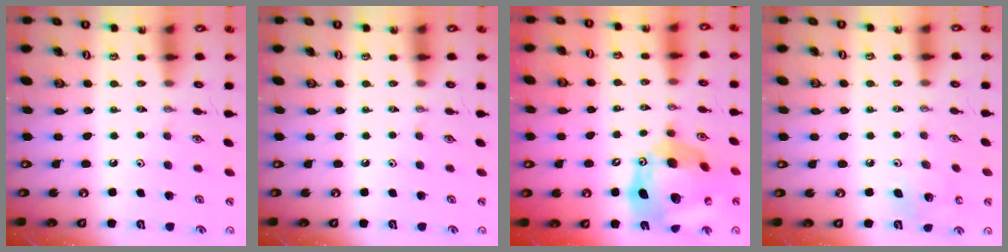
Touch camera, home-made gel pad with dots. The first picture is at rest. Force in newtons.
{"total": 0.0}
{"total": 20.7, "press": 20.6, "slide": 2.0}
{"total": 6.5, "press": 6.5, "slide": 0.8}